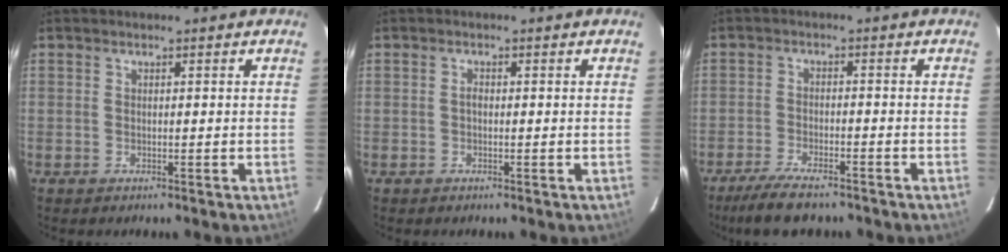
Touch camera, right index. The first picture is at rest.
{"total": 0.7, "force": [-0.2, 0.5, 0.5], "torque": [-0.009, 0.005, -0.005]}
{"total": 8.9, "force": [-7.3, 2.2, 4.6], "torque": [-0.114, -0.020, -0.126]}